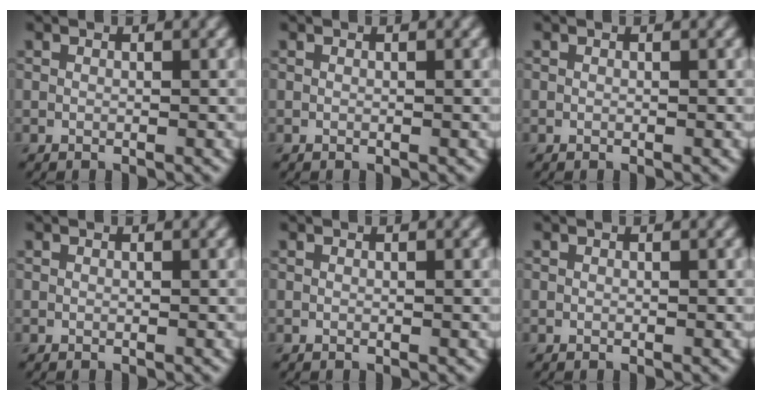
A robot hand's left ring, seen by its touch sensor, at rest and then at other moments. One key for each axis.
{"total": 0.0}
{"total": 0.0}
{"total": 0.0}
{"total": 0.0}
{"total": 0.0}